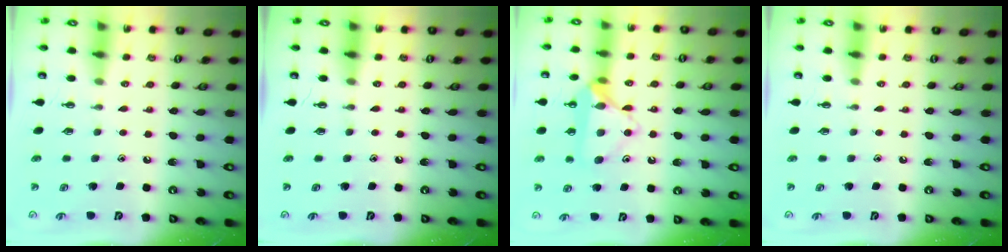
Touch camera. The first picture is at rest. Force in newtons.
{"total": 0.0}
{"total": 13.0, "press": 13.0, "slide": 0.5}
{"total": 0.0}